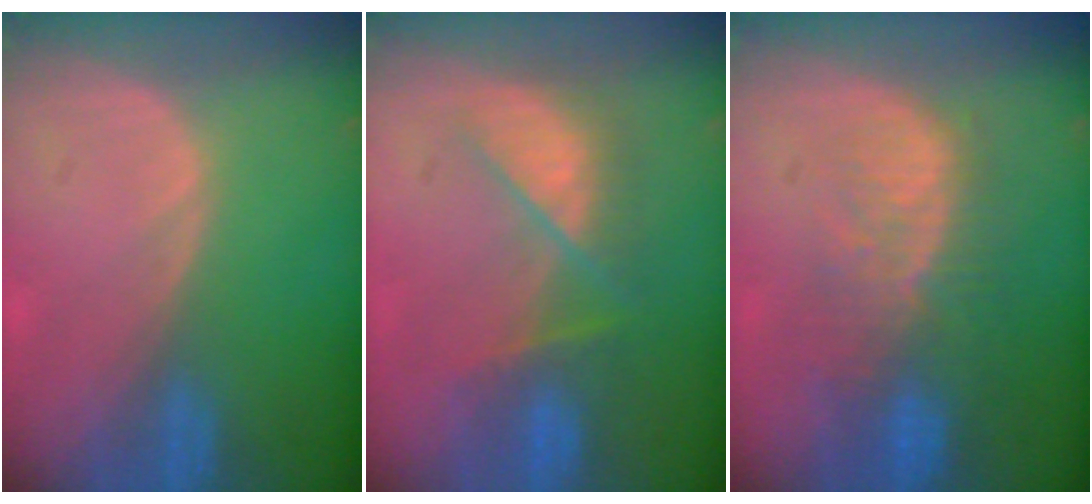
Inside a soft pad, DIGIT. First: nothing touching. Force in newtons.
{"total": 6.9, "press": 6.9, "slide": 1.1}
{"total": 10.1, "press": 8.5, "slide": 5.6}